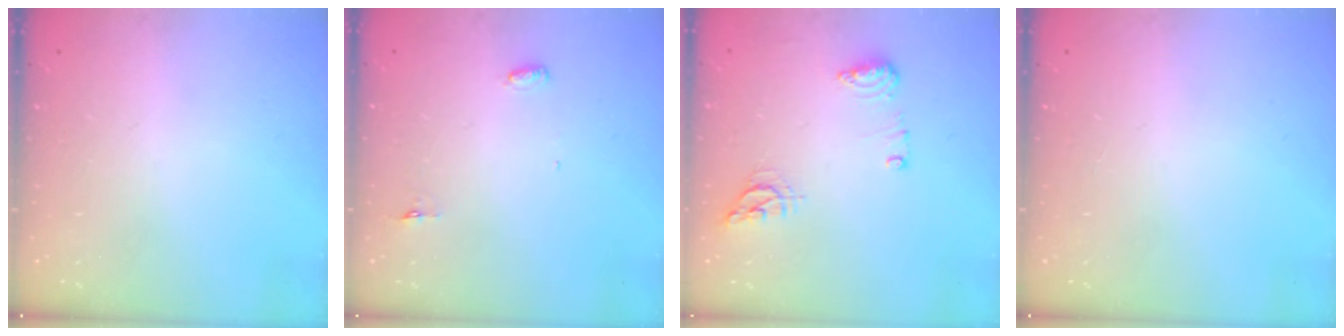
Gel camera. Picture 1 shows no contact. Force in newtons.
{"total": 3.0, "press": 2.8, "slide": 0.9}
{"total": 11.7, "press": 10.0, "slide": 6.1}
{"total": 0.0}